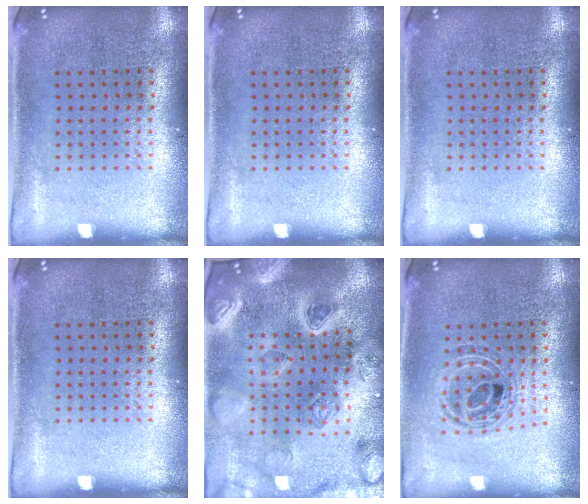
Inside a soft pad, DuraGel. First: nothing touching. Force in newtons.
{"total": 0.0}
{"total": 0.0}
{"total": 0.0}
{"total": 4.2, "press": 3.7, "slide": 1.9}
{"total": 0.8, "press": 0.8, "slide": 0.1}